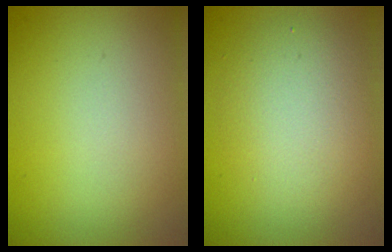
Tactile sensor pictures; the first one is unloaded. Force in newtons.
{"total": 3.8, "press": 3.8, "slide": 0.3}